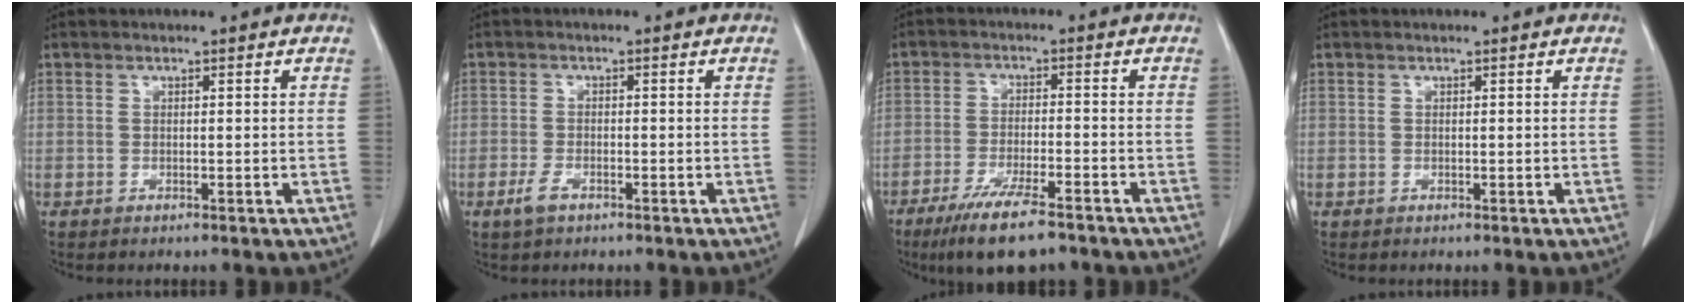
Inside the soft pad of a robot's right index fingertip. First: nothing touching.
{"total": 2.4, "force": [-1.4, 0.9, 1.6], "torque": [-0.036, -0.001, -0.026]}
{"total": 10.3, "force": [-7.7, 1.6, 6.7], "torque": [-0.115, -0.024, -0.124]}
{"total": 0.0}